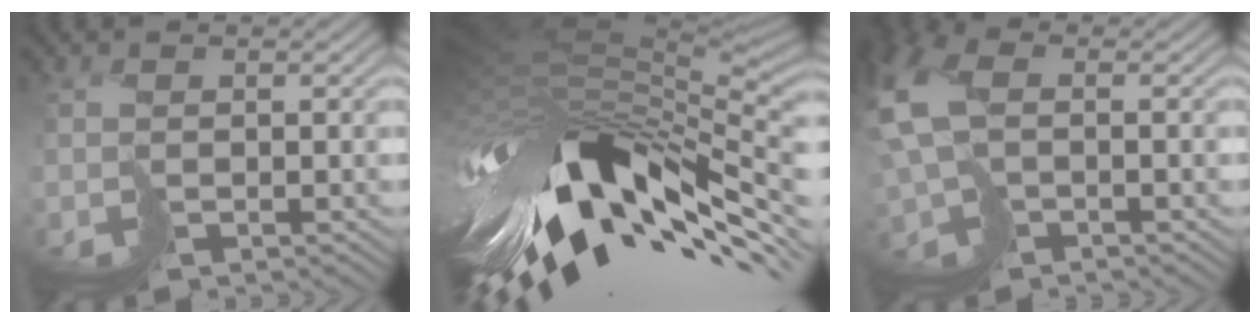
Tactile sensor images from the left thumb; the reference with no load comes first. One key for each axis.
{"total": 16.1, "fx": -4.5, "fy": 6.6, "fz": 14.0, "tx": -0.262, "ty": -0.015, "tz": -0.074}
{"total": 7.3, "fx": 0.1, "fy": 4.6, "fz": 5.7, "tx": -0.171, "ty": -0.002, "tz": 0.002}